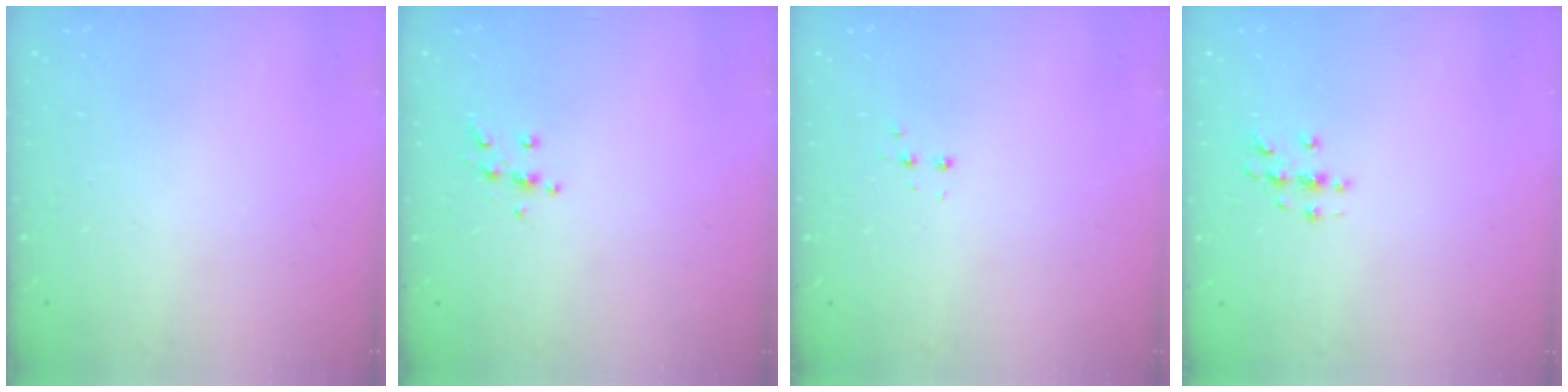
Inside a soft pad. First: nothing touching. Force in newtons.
{"total": 6.4, "press": 6.4, "slide": 0.5}
{"total": 3.0, "press": 2.9, "slide": 0.7}
{"total": 2.9, "press": 2.9, "slide": 0.3}